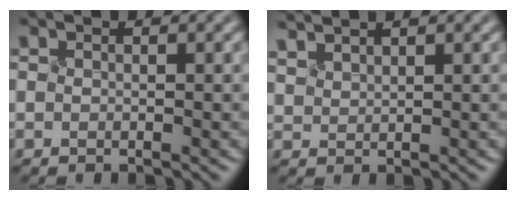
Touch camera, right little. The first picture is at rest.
{"total": 2.1, "force": [1.9, 0.4, 0.6], "torque": [-0.025, 0.005, 0.043]}